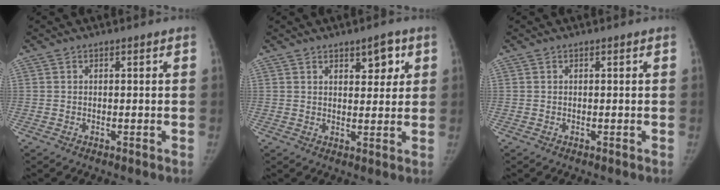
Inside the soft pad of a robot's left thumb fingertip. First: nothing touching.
{"total": 3.7, "force": [1.7, 1.7, 2.9], "torque": [-0.024, -0.004, 0.021]}
{"total": 0.0}